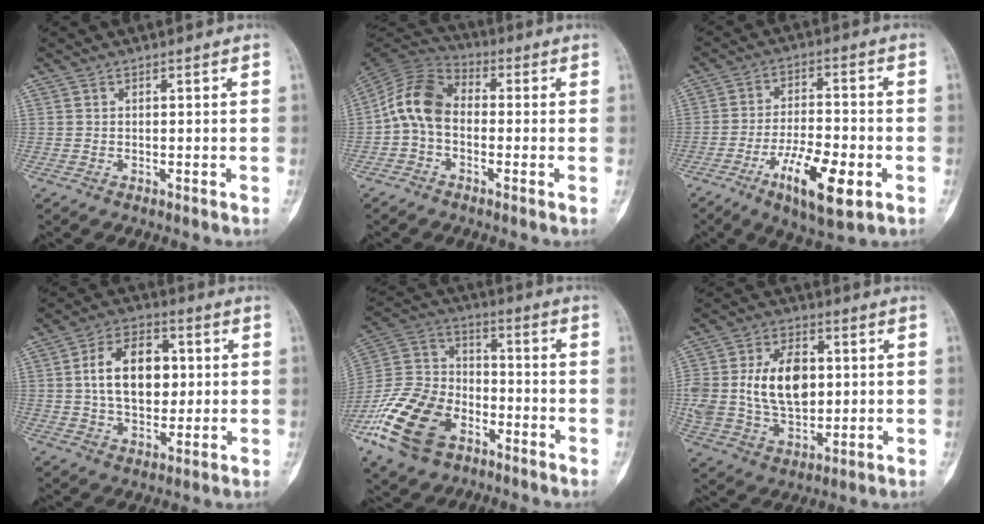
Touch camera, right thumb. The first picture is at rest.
{"total": 10.1, "force": [-1.0, 7.1, 7.1], "torque": [-0.129, 0.028, -0.037]}
{"total": 13.0, "force": [-5.4, 4.4, 10.9], "torque": [-0.184, 0.017, -0.086]}
{"total": 13.7, "force": [1.8, 8.8, 10.3], "torque": [-0.147, 0.007, 0.027]}
{"total": 20.1, "force": [-9.8, 12.8, 12.0], "torque": [-0.229, 0.055, -0.186]}
{"total": 17.3, "force": [2.0, 11.6, 12.7], "torque": [-0.225, -0.003, 0.045]}